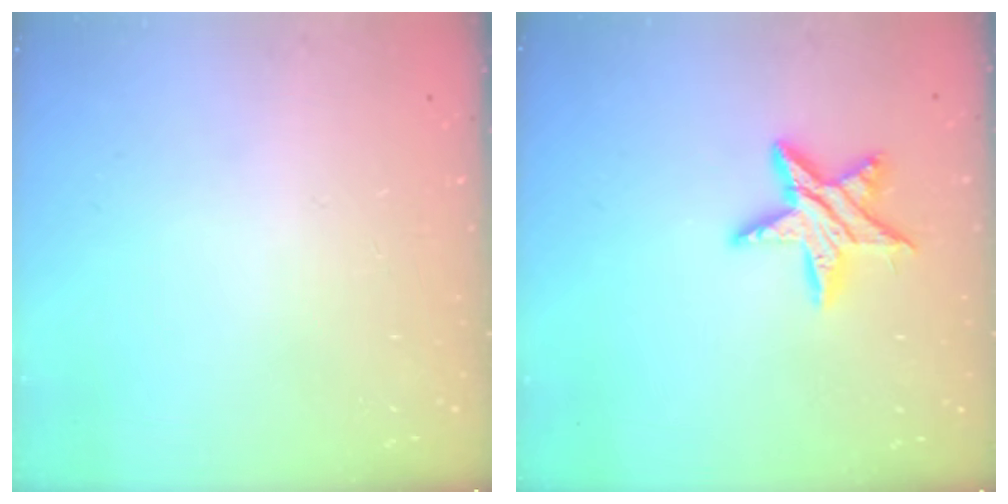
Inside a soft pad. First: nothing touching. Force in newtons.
{"total": 11.7, "press": 11.7, "slide": 0.8}